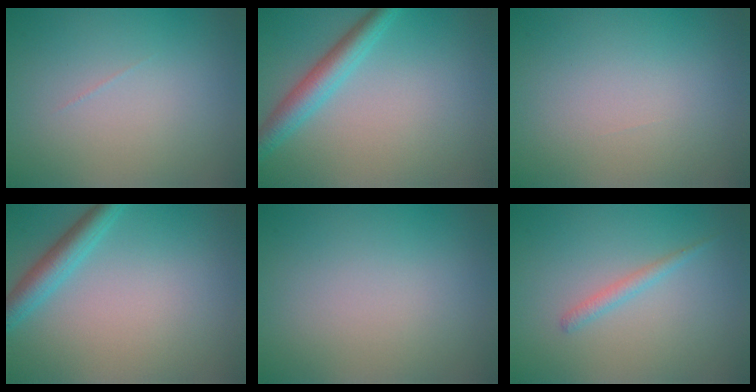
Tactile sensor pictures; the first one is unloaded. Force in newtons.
{"total": 3.4, "press": 3.4, "slide": 0.1}
{"total": 0.0}
{"total": 3.0, "press": 3.0, "slide": 0.2}
{"total": 0.0}
{"total": 1.2, "press": 1.2, "slide": 0.0}